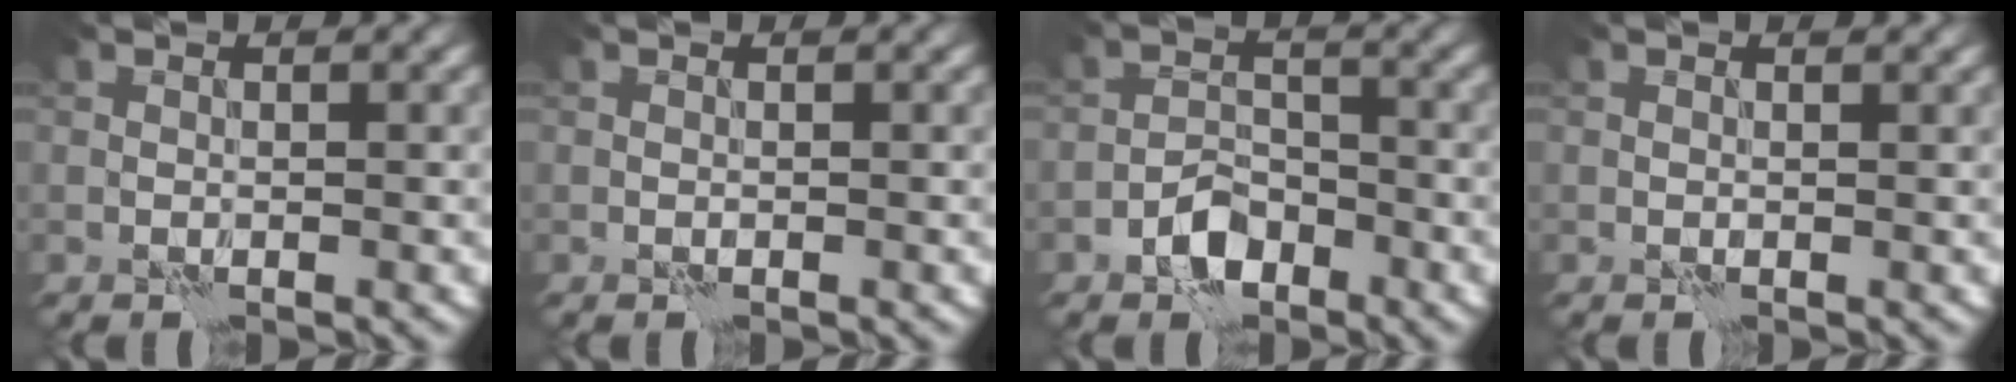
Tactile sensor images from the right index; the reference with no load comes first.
{"total": 0.0}
{"total": 3.3, "force": [-2.2, 1.9, 1.6], "torque": [-0.025, 0.008, -0.044]}
{"total": 0.5, "force": [0.3, 0.3, 0.3], "torque": [-0.003, 0.001, 0.004]}